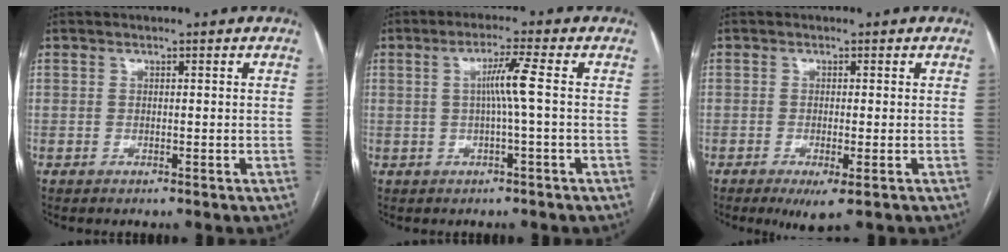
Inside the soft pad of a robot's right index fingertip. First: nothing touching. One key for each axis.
{"total": 4.6, "fx": 0.2, "fy": -1.0, "fz": 4.5, "tx": -0.082, "ty": 0.006, "tz": 0.005}
{"total": 3.5, "fx": -1.6, "fy": 0.5, "fz": 3.0, "tx": -0.045, "ty": -0.009, "tz": -0.022}